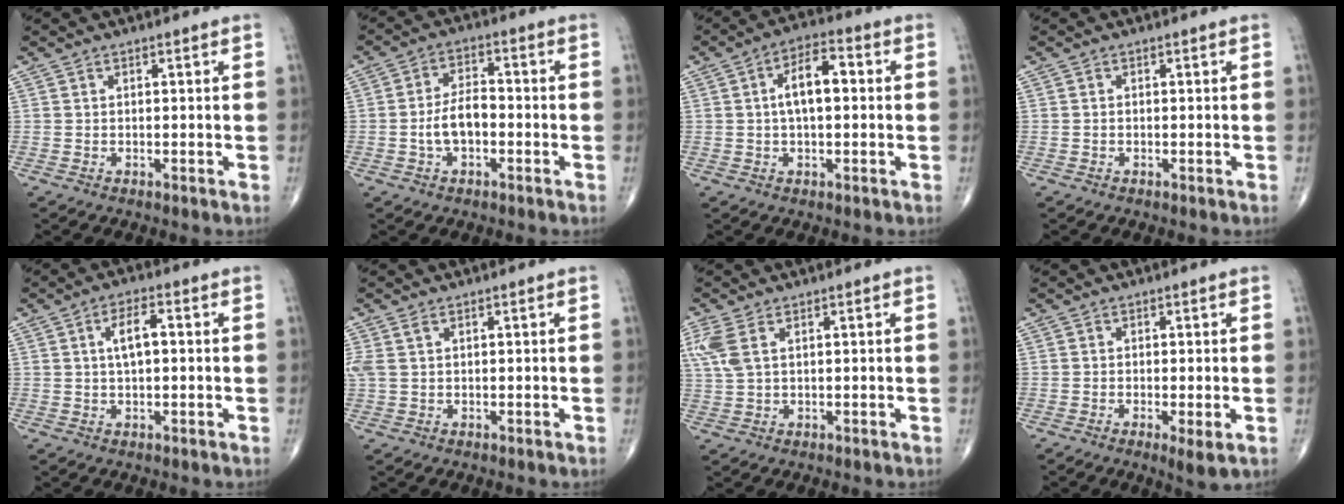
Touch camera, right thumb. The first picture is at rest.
{"total": 6.4, "force": [-1.6, 3.4, 5.1], "torque": [-0.092, 0.024, -0.034]}
{"total": 7.9, "force": [0.8, 3.8, 6.9], "torque": [-0.113, 0.021, 0.005]}
{"total": 0.0}
{"total": 5.0, "force": [0.8, 2.1, 4.5], "torque": [-0.078, 0.006, 0.010]}
{"total": 3.0, "force": [1.1, 1.6, 2.3], "torque": [-0.081, 0.016, 0.031]}
{"total": 5.3, "force": [2.1, 2.5, 4.2], "torque": [-0.124, 0.010, 0.051]}
{"total": 3.3, "force": [-1.0, 0.6, 3.1], "torque": [-0.057, -0.013, -0.018]}